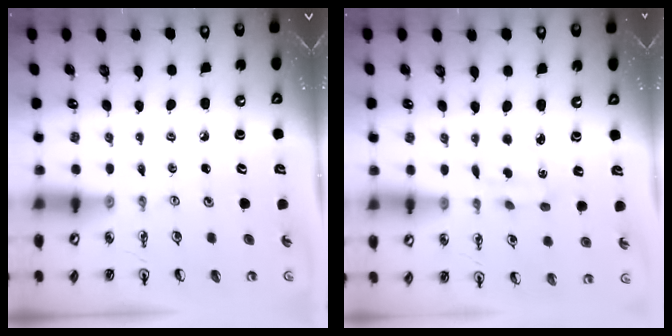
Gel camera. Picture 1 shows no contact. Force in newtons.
{"total": 2.5, "press": 2.4, "slide": 0.6}